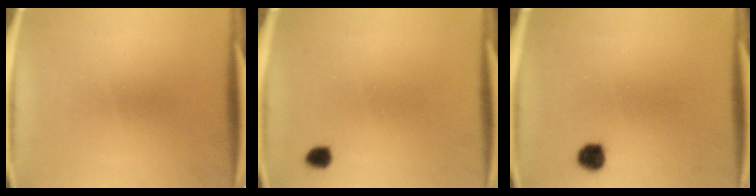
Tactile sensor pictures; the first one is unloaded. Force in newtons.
{"total": 1.9}
{"total": 3.2}